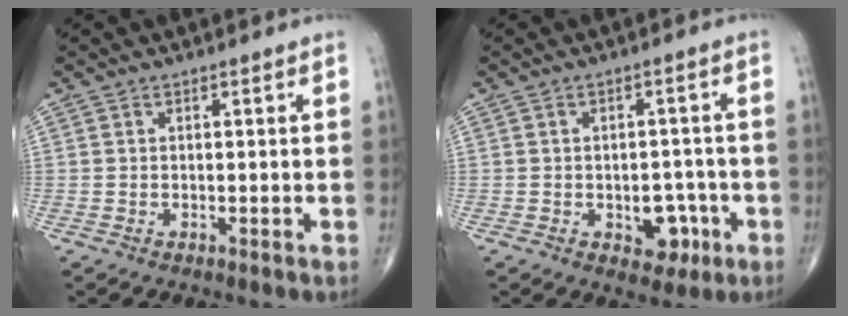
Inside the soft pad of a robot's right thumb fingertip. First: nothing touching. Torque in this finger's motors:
{"motor_torque": [1.99, 1.46, 0.19, -0.38, 0.09]}